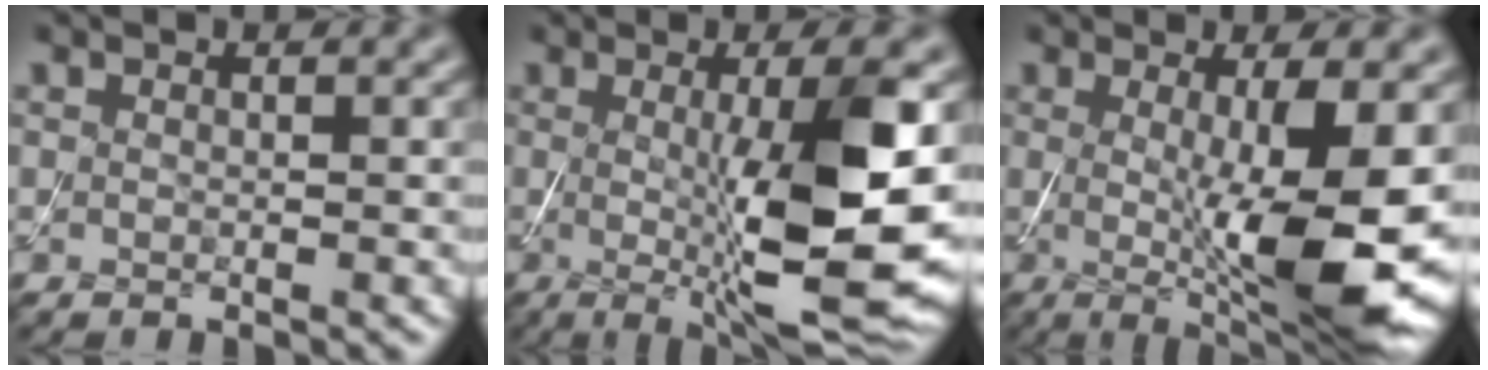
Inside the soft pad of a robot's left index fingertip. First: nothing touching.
{"total": 12.1, "force": [-0.3, 2.7, 11.8], "torque": [-0.168, -0.016, 0.004]}
{"total": 10.9, "force": [-0.8, 2.5, 10.6], "torque": [-0.153, -0.027, -0.003]}